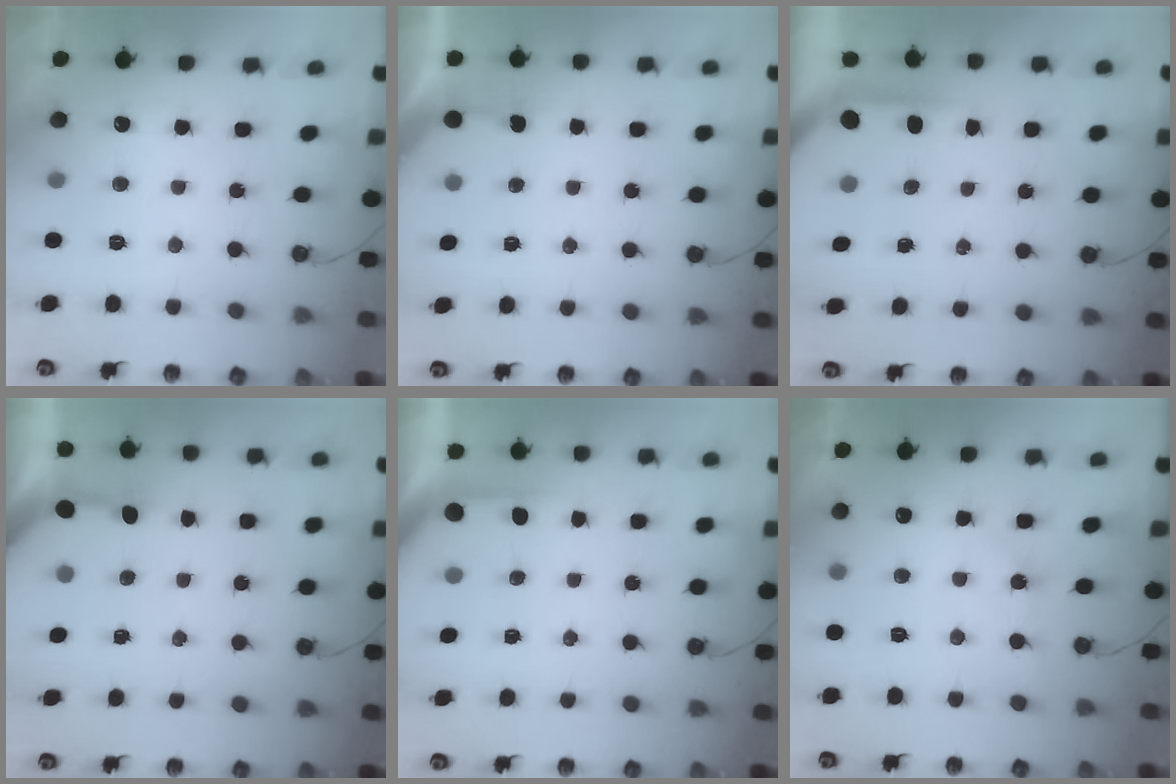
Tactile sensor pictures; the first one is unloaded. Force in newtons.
{"total": 1.6, "press": 1.6, "slide": 0.3}
{"total": 3.8, "press": 3.8, "slide": 0.4}
{"total": 3.2, "press": 3.2, "slide": 0.3}
{"total": 2.5, "press": 2.5, "slide": 0.3}
{"total": 3.9, "press": 3.9, "slide": 0.6}